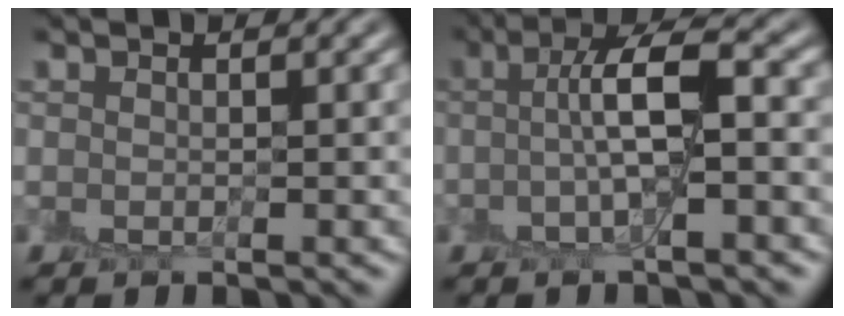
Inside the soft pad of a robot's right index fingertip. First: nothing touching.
{"total": 4.9, "force": [-0.1, 0.9, 4.8], "torque": [-0.089, 0.022, -0.010]}